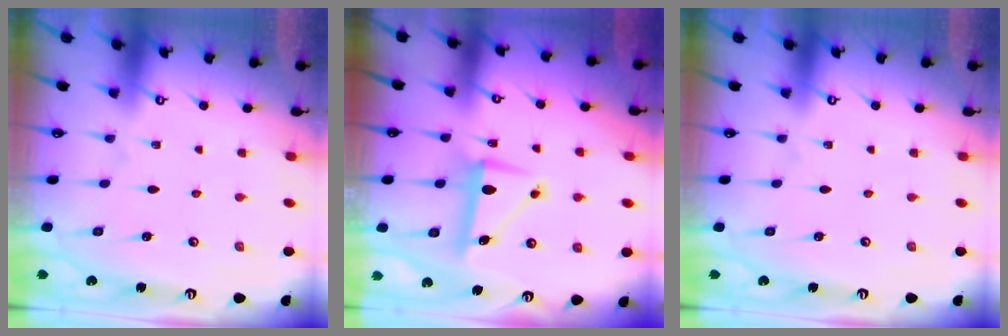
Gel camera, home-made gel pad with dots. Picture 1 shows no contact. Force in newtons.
{"total": 7.6, "press": 7.5, "slide": 1.1}
{"total": 0.0}